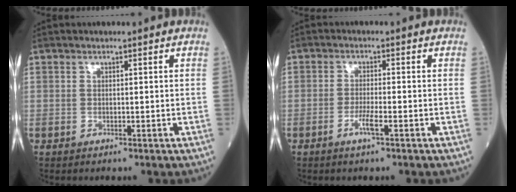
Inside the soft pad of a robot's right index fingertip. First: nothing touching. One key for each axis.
{"total": 2.9, "fx": -1.4, "fy": 0.1, "fz": 2.5, "tx": -0.052, "ty": -0.003, "tz": -0.030}